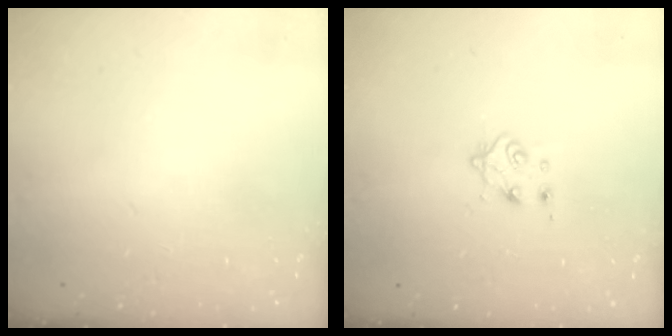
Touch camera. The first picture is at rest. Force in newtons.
{"total": 6.8, "press": 6.8, "slide": 0.6}